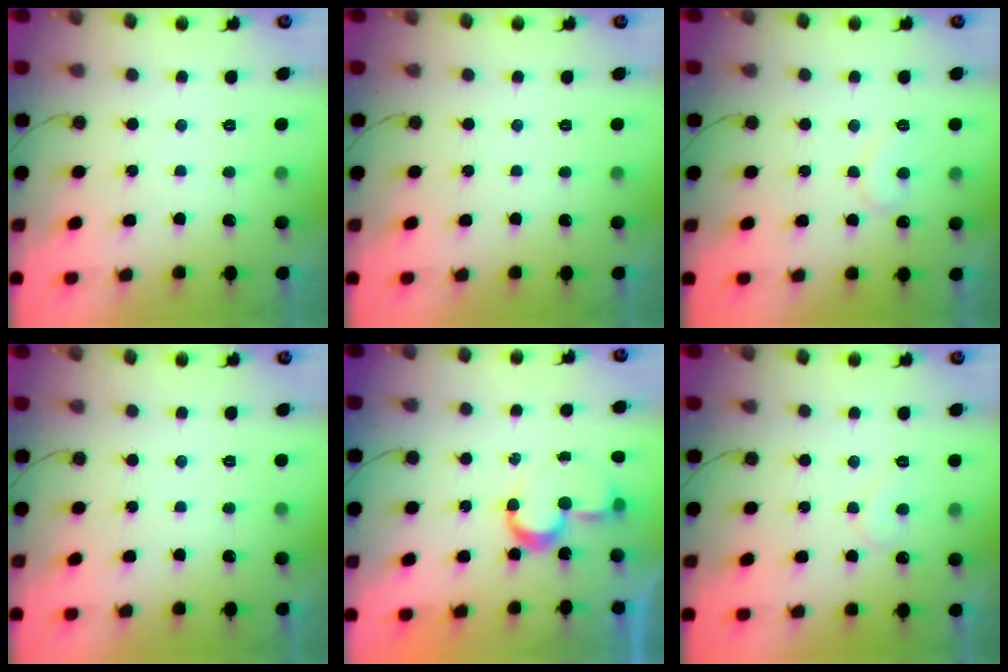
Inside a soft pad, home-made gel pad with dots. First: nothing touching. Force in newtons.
{"total": 0.0}
{"total": 6.7, "press": 6.7, "slide": 0.5}
{"total": 0.0}
{"total": 7.8, "press": 7.8, "slide": 0.2}
{"total": 5.1, "press": 5.1, "slide": 0.4}